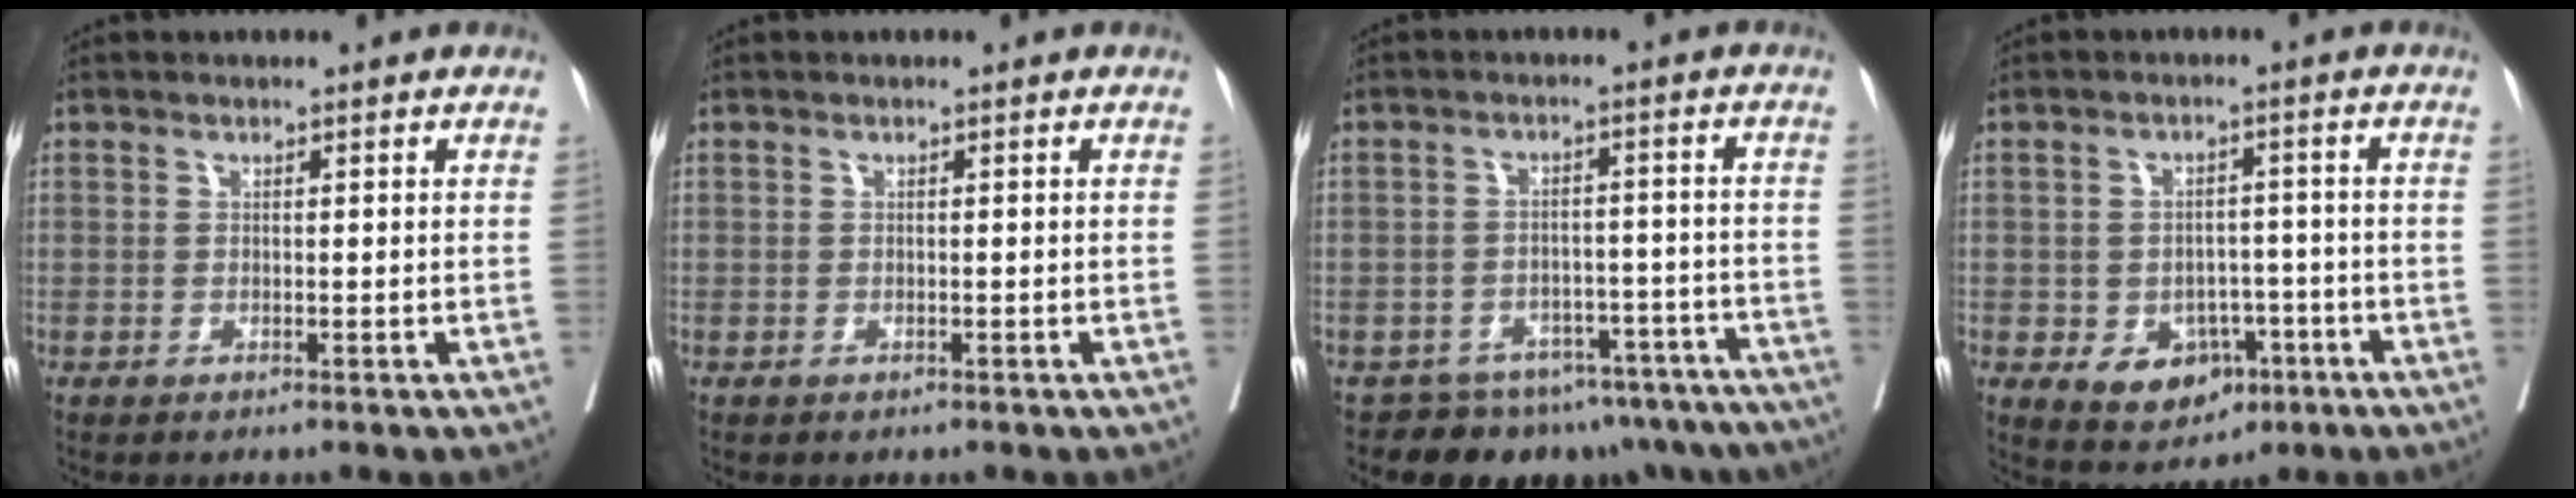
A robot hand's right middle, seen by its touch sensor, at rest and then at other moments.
{"total": 0.0}
{"total": 14.0, "force": [-12.0, 6.5, 3.0], "torque": [-0.020, 0.034, -0.139]}
{"total": 7.6, "force": [-3.0, 5.6, 4.2], "torque": [-0.058, 0.005, -0.035]}